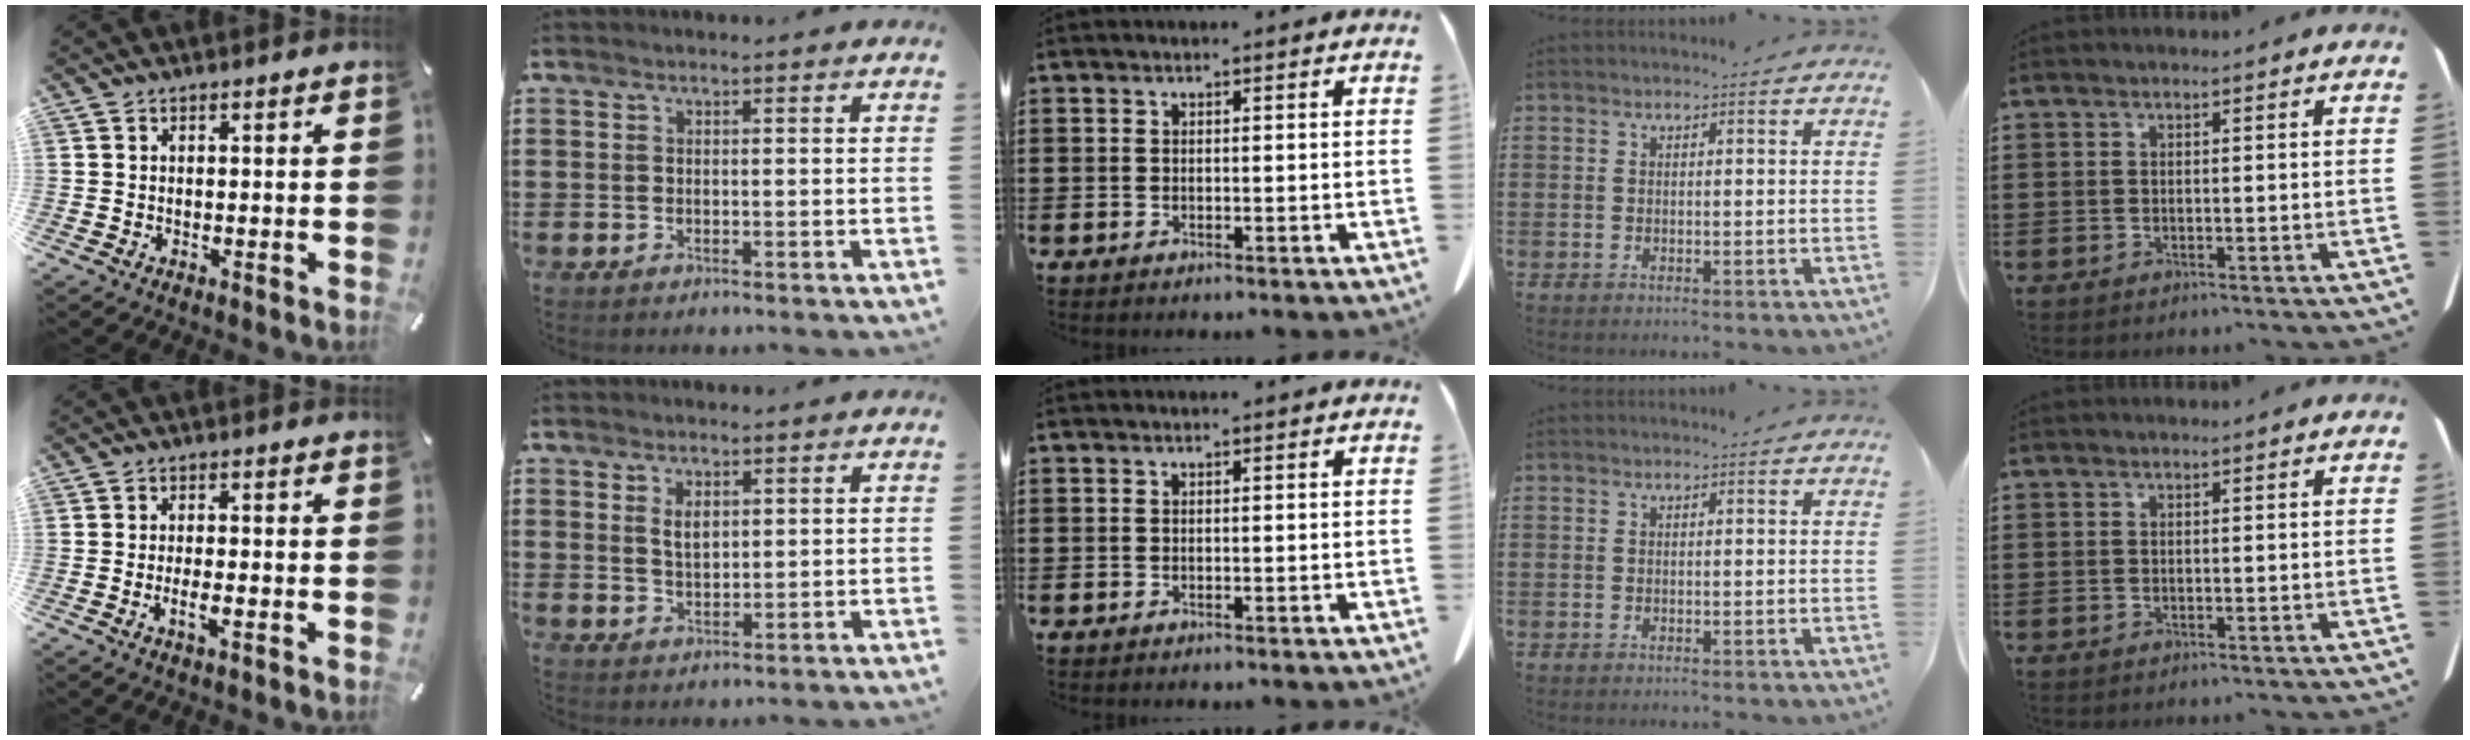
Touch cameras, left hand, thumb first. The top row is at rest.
{"thumb": {"total": 3.8, "force": [-1.2, 0.8, 3.5], "torque": [-0.064, -0.001, -0.022]}, "index": {"total": 2.7, "force": [1.1, 1.4, 2.0], "torque": [-0.035, 0.002, 0.018]}}